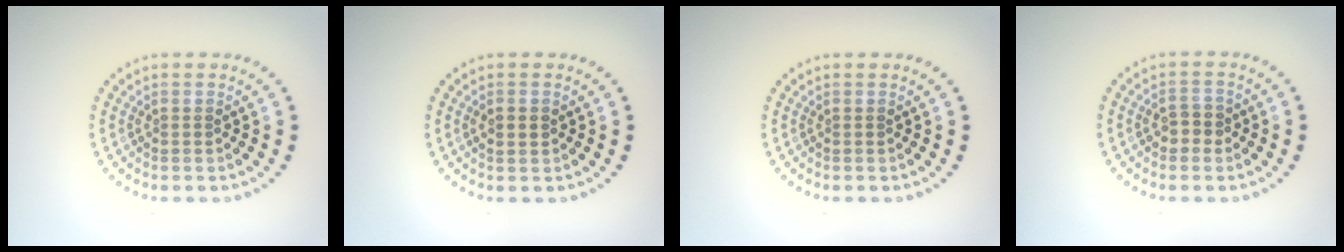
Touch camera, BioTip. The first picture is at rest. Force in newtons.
{"total": 1.9, "press": 1.9, "slide": 0.2}
{"total": 0.0}
{"total": 1.8, "press": 1.8, "slide": 0.5}